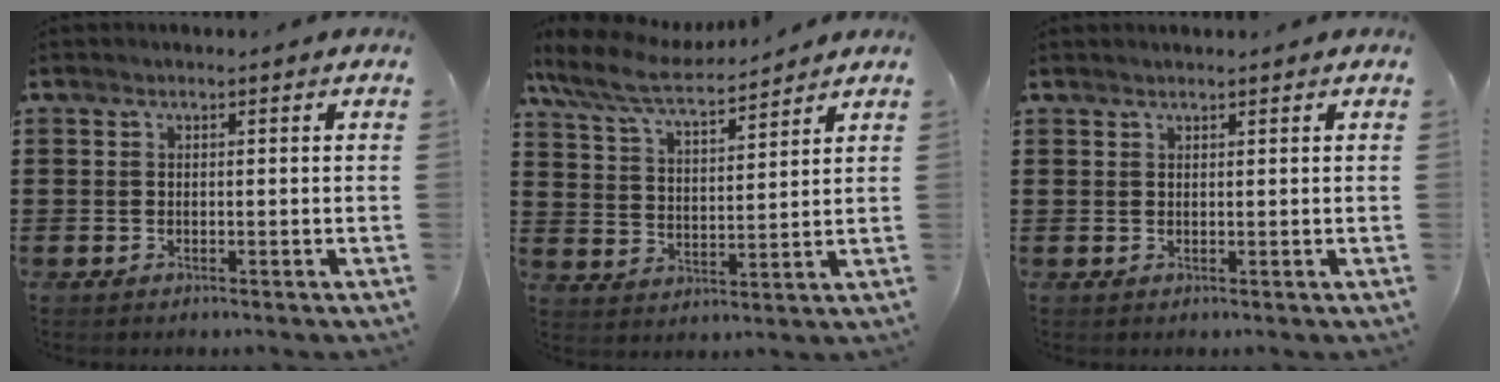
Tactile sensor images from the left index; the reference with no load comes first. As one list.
[{"total": 7.4, "force": [6.5, 1.2, 3.3], "torque": [-0.091, -0.028, 0.112]}, {"total": 0.7, "force": [0.7, 0.0, 0.2], "torque": [-0.005, -0.001, 0.014]}]